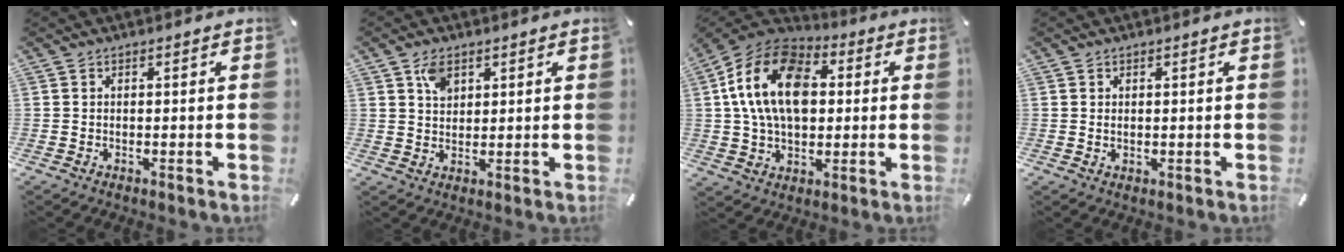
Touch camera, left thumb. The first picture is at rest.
{"total": 4.5, "force": [2.6, 3.0, 2.0], "torque": [-0.028, -0.004, 0.047]}
{"total": 18.3, "force": [2.6, 13.0, 12.6], "torque": [-0.255, 0.016, 0.041]}
{"total": 0.7, "force": [0.3, 0.4, 0.4], "torque": [-0.008, 0.004, 0.005]}